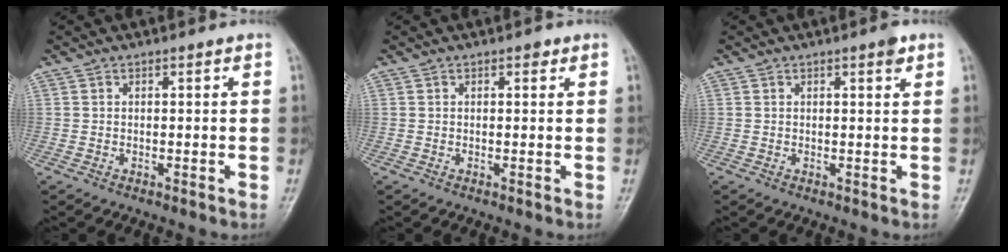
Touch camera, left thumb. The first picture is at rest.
{"total": 1.0, "force": [0.6, 0.6, 0.6], "torque": [-0.001, -0.001, 0.005]}
{"total": 1.7, "force": [1.1, 0.4, 1.3], "torque": [-0.017, -0.004, 0.013]}